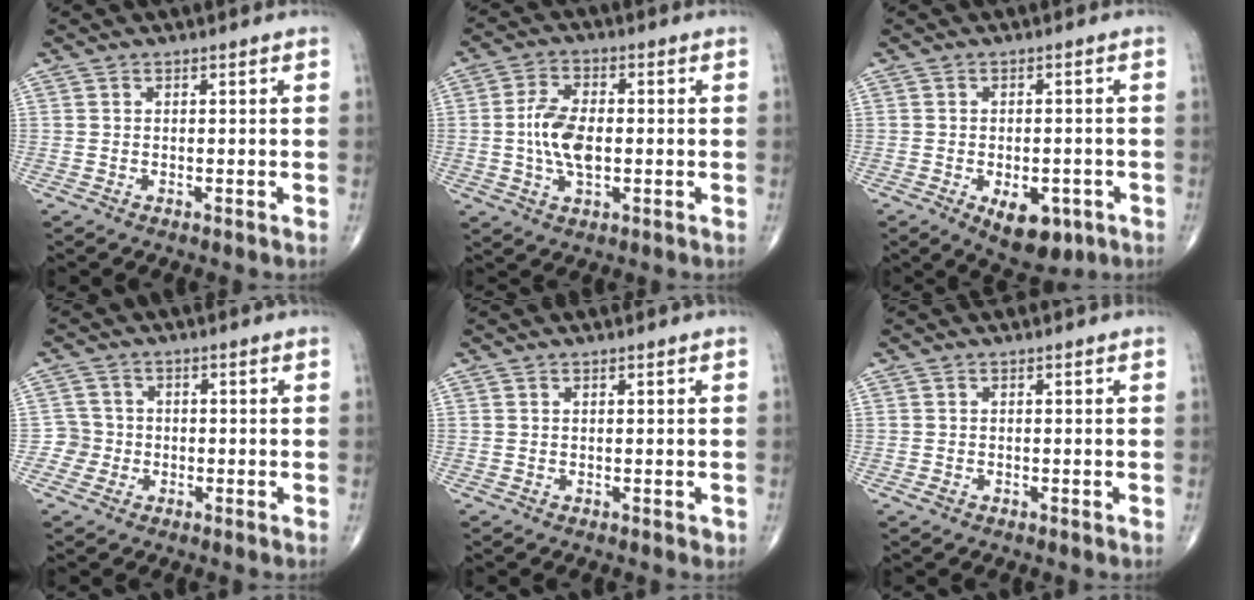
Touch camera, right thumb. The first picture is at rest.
{"total": 8.5, "force": [-0.5, 4.5, 7.2], "torque": [-0.139, 0.000, -0.011]}
{"total": 8.3, "force": [-3.3, 4.6, 6.0], "torque": [-0.070, 0.004, -0.035]}
{"total": 3.1, "force": [-0.9, 3.0, -0.2], "torque": [0.026, 0.011, -0.025]}
{"total": 0.5, "force": [0.3, 0.3, 0.3], "torque": [-0.002, -0.001, 0.004]}
{"total": 0.6, "force": [-0.2, 0.5, 0.3], "torque": [-0.009, -0.002, -0.004]}